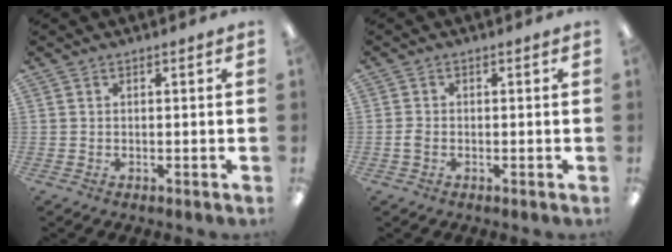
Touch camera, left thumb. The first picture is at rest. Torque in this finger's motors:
{"motor_torque": [-0.28, -0.06, 0.02, -0.07, 0.02]}